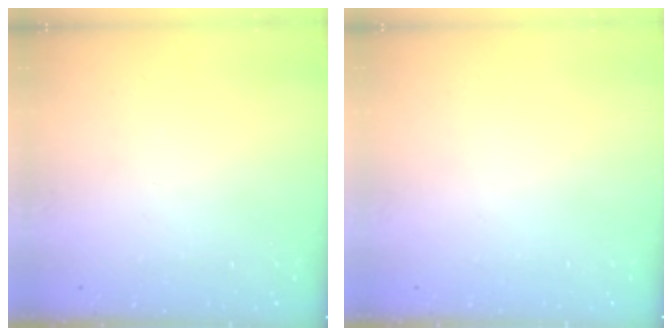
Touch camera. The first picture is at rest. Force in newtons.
{"total": 1.7, "press": 1.7, "slide": 0.1}